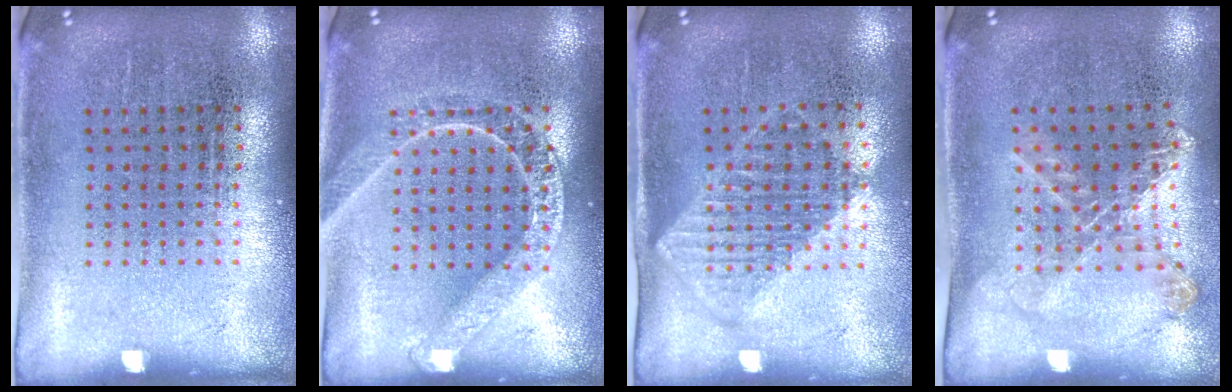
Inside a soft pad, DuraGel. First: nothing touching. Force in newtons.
{"total": 2.7, "press": 2.6, "slide": 0.4}
{"total": 1.2, "press": 1.1, "slide": 0.5}
{"total": 1.1, "press": 1.1, "slide": 0.3}